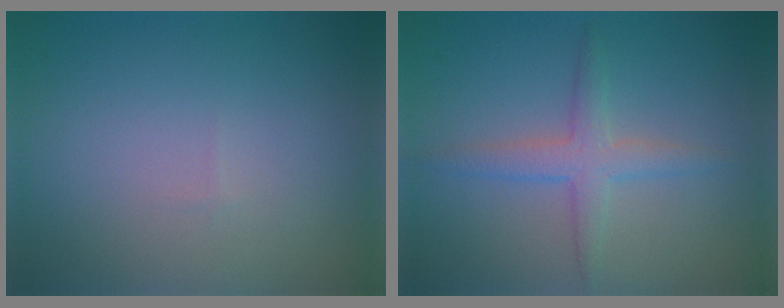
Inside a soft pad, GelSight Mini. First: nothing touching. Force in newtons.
{"total": 2.8, "press": 2.8, "slide": 0.0}